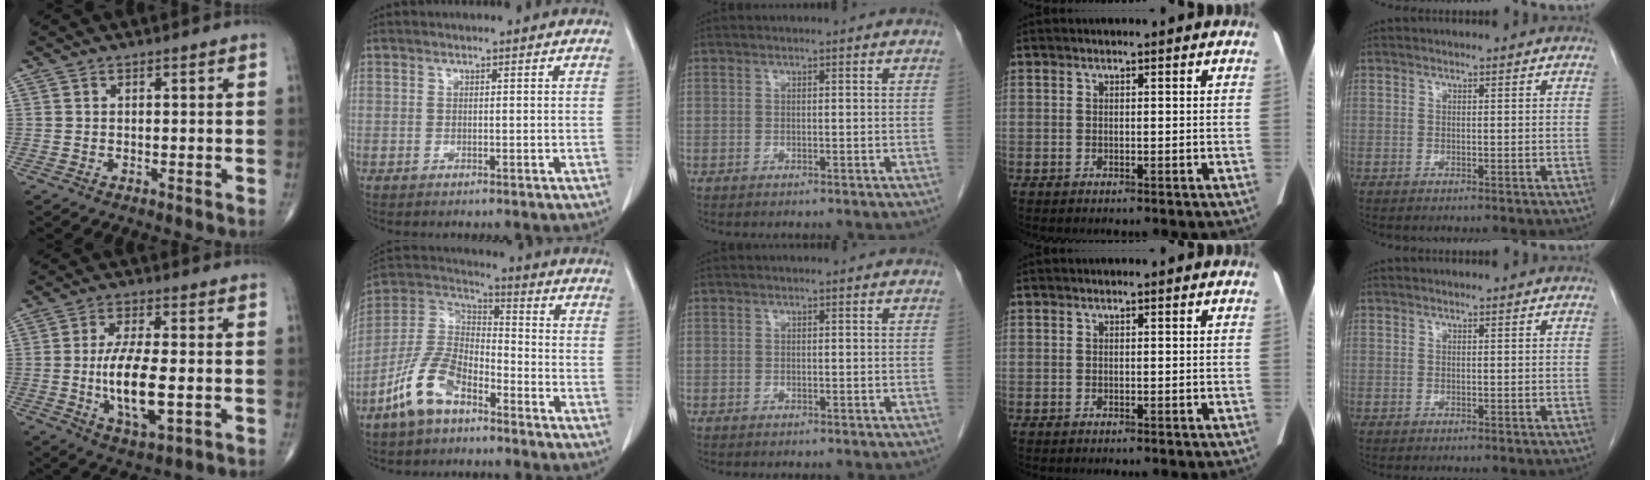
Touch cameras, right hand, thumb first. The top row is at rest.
{"thumb": {"total": 11.7, "force": [-1.7, 4.4, 10.8], "torque": [-0.201, -0.006, -0.026]}, "index": {"total": 11.2, "force": [-7.1, 5.0, 7.1], "torque": [-0.165, 0.007, -0.145]}}